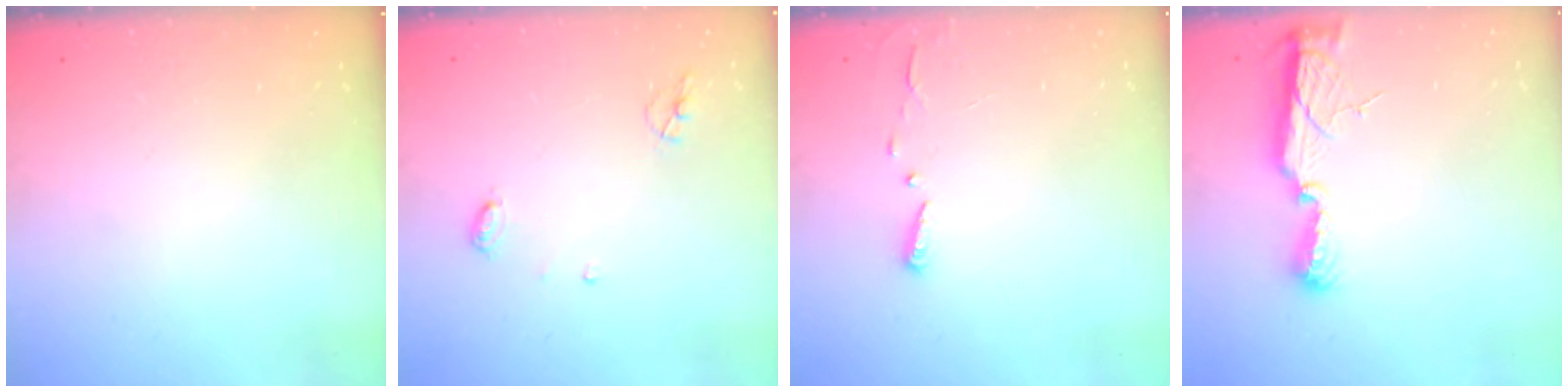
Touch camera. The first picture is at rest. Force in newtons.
{"total": 4.7, "press": 4.6, "slide": 0.5}
{"total": 3.0, "press": 2.9, "slide": 0.3}
{"total": 8.1, "press": 8.1, "slide": 0.7}